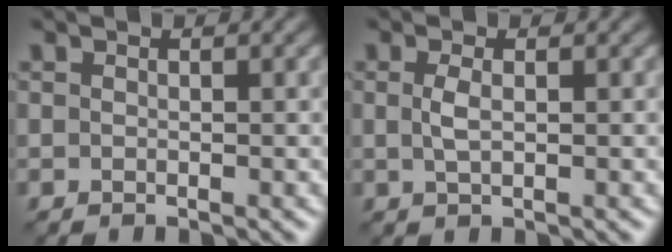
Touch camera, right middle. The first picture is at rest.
{"total": 1.4, "force": [0.2, 0.5, 1.3], "torque": [-0.031, 0.002, 0.003]}